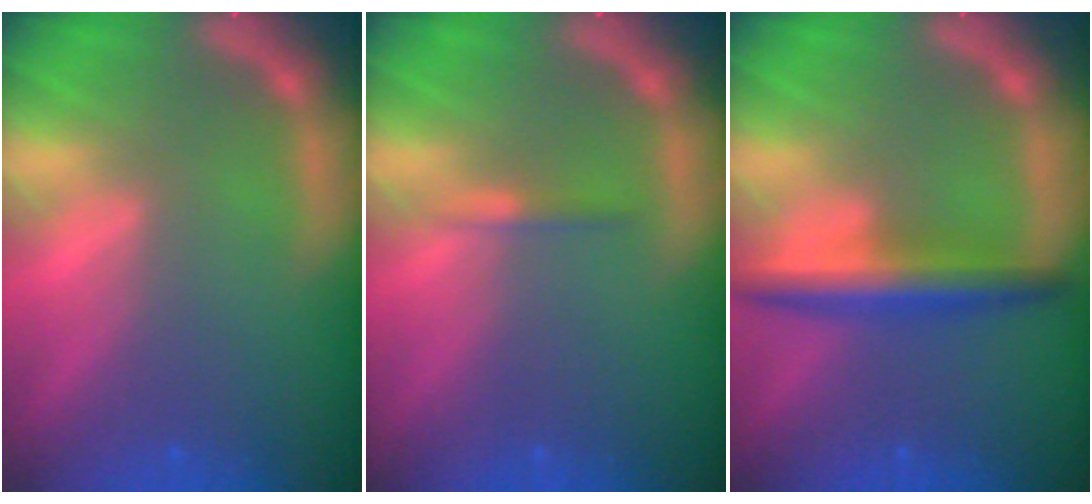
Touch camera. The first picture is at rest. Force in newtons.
{"total": 0.9}
{"total": 4.5}